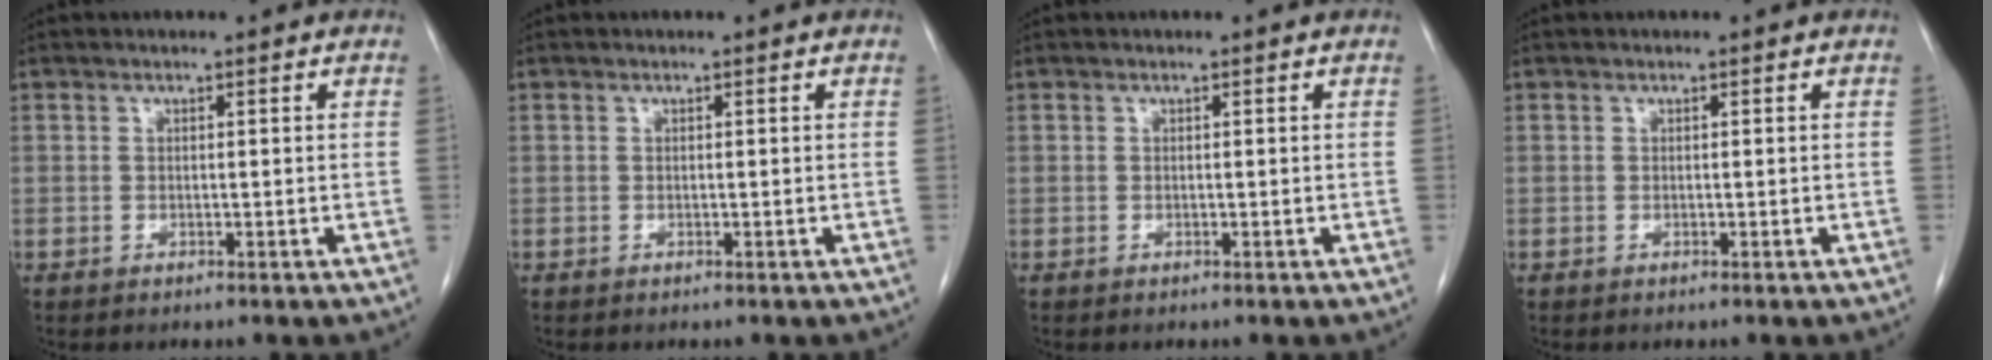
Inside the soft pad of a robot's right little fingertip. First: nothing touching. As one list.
[{"total": 0.0}, {"total": 0.0}, {"total": 0.0}]